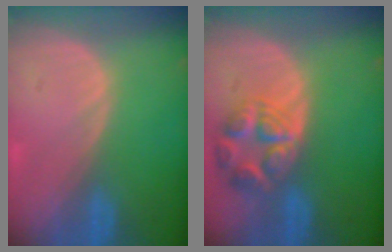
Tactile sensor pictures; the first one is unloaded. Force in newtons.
{"total": 7.8, "press": 7.0, "slide": 3.5}